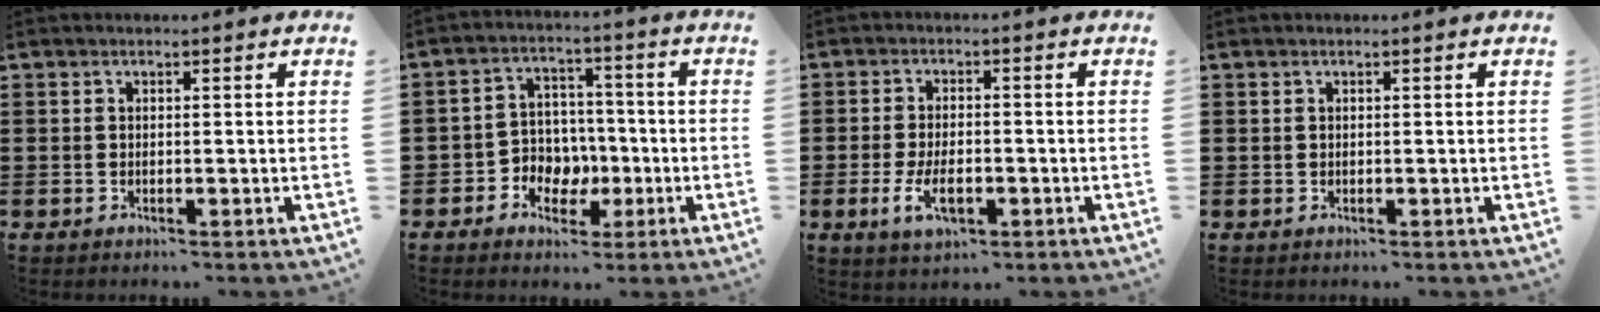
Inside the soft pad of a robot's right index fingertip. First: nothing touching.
{"total": 5.9, "force": [-1.9, 5.3, 2.0], "torque": [-0.040, 0.014, -0.033]}
{"total": 5.2, "force": [-1.6, 2.5, 4.2], "torque": [-0.090, -0.001, -0.033]}
{"total": 0.0}